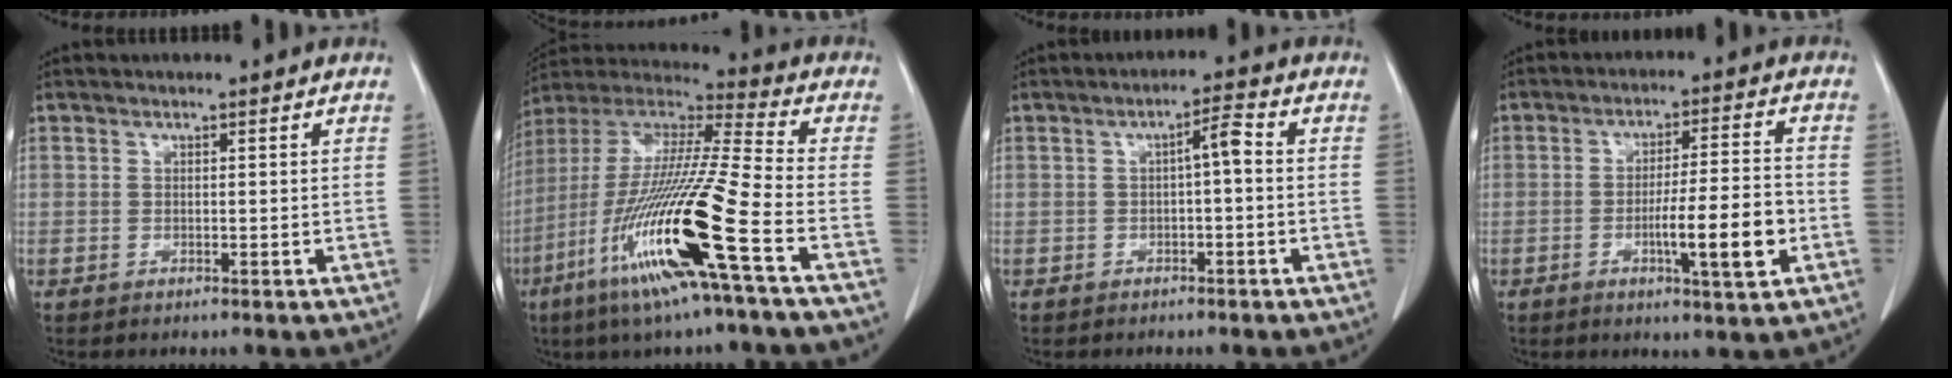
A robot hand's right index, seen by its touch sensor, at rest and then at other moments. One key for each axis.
{"total": 21.6, "fx": -8.7, "fy": -0.4, "fz": 19.8, "tx": -0.422, "ty": -0.043, "tz": -0.176}
{"total": 3.2, "fx": 0.0, "fy": 0.4, "fz": 3.1, "tx": -0.047, "ty": 0.009, "tz": -0.002}
{"total": 9.7, "fx": -2.9, "fy": 0.5, "fz": 9.2, "tx": -0.146, "ty": -0.003, "tz": -0.046}